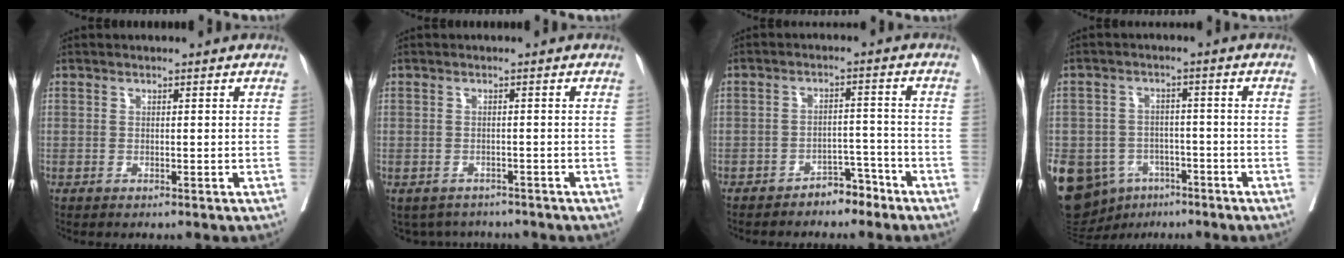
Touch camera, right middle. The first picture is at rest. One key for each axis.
{"total": 7.0, "fx": -6.3, "fy": 2.9, "fz": 1.2, "tx": -0.020, "ty": 0.005, "tz": -0.079}
{"total": 5.3, "fx": -4.4, "fy": 2.2, "fz": 1.9, "tx": -0.021, "ty": 0.012, "tz": -0.069}
{"total": 20.0, "fx": -9.8, "fy": 15.0, "fz": 8.8, "tx": -0.249, "ty": 0.002, "tz": -0.140}